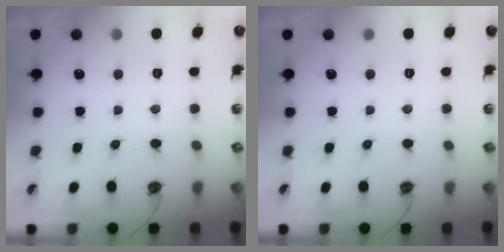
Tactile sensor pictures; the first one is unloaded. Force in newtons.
{"total": 0.0}